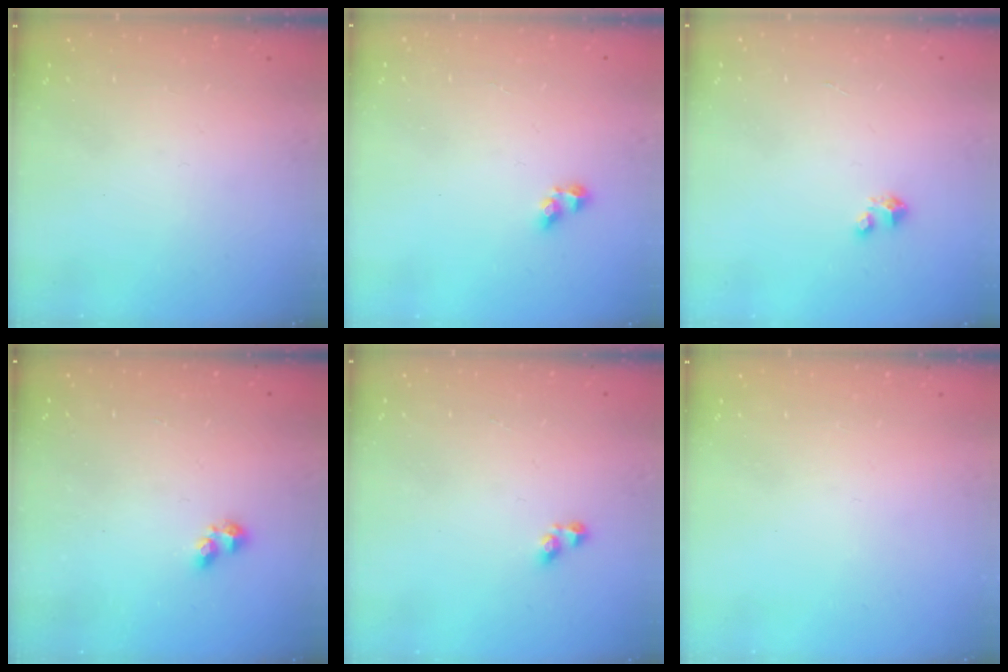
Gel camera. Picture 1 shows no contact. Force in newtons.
{"total": 2.9, "press": 2.6, "slide": 1.1}
{"total": 2.1, "press": 2.1, "slide": 0.1}
{"total": 1.8, "press": 1.7, "slide": 0.5}
{"total": 2.9, "press": 2.9, "slide": 0.4}
{"total": 0.0}